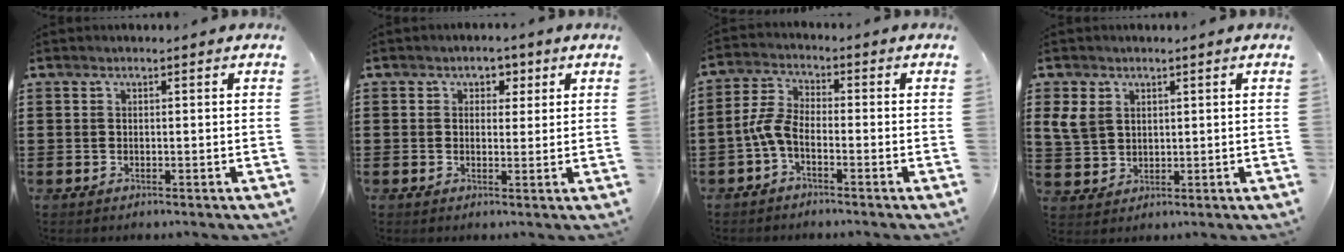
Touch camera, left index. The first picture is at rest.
{"total": 2.7, "force": [1.1, 2.4, 0.5], "torque": [-0.015, 0.008, 0.015]}
{"total": 4.7, "force": [-2.4, 2.0, 3.5], "torque": [-0.090, 0.003, -0.051]}
{"total": 4.4, "force": [2.1, 3.3, 1.8], "torque": [-0.065, 0.007, 0.036]}